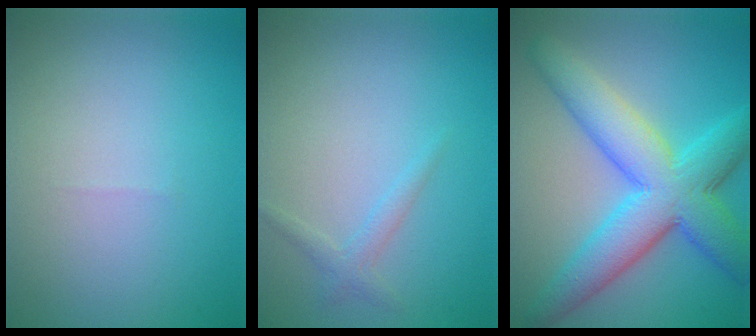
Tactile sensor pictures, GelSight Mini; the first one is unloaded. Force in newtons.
{"total": 1.2, "press": 1.2, "slide": 0.1}
{"total": 8.8, "press": 8.8, "slide": 0.1}